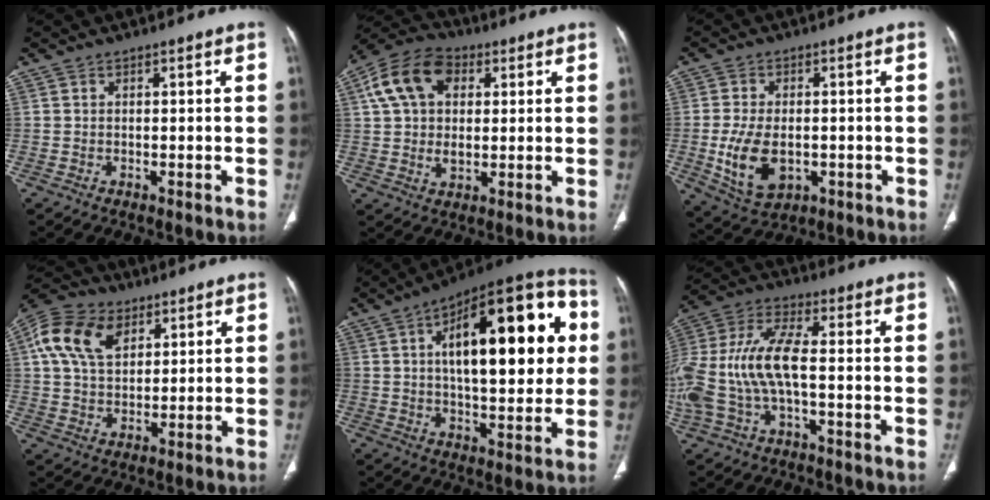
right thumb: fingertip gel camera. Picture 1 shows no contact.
{"total": 14.3, "force": [4.3, 9.5, 9.8], "torque": [-0.170, 0.011, 0.072]}
{"total": 10.3, "force": [-1.9, 6.4, 7.9], "torque": [-0.147, -0.004, -0.018]}
{"total": 13.5, "force": [5.4, 8.8, 8.6], "torque": [-0.157, 0.000, 0.098]}
{"total": 27.9, "force": [5.9, 11.8, 24.6], "torque": [-0.322, 0.021, 0.077]}
{"total": 16.1, "force": [-2.2, 6.7, 14.5], "torque": [-0.348, 0.031, -0.040]}